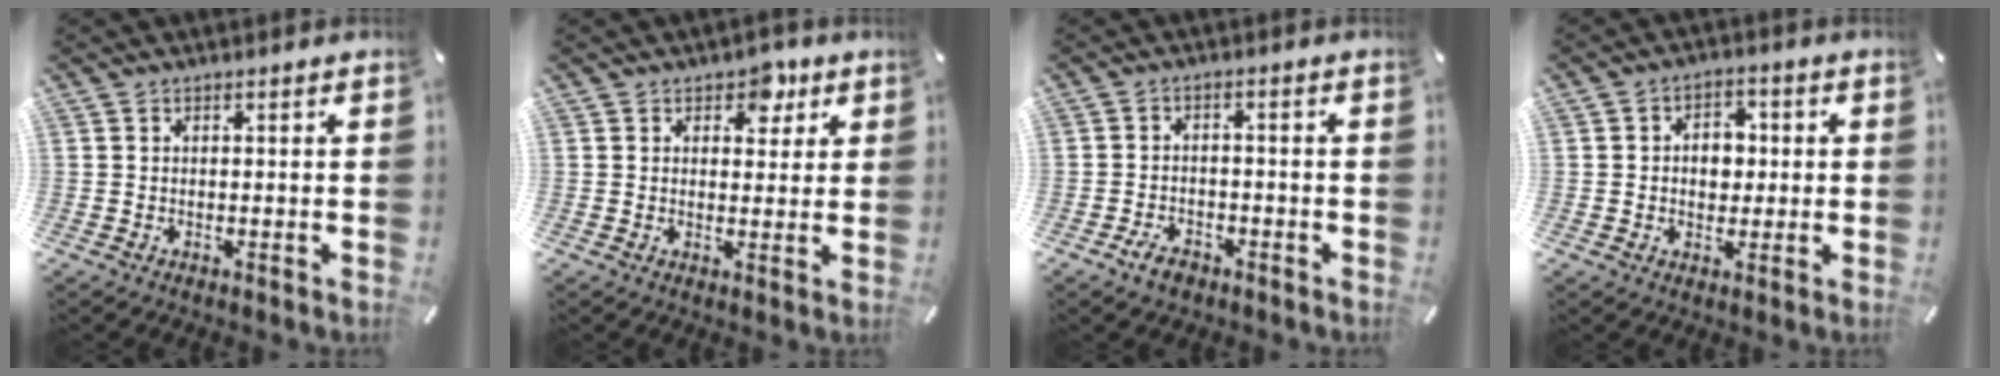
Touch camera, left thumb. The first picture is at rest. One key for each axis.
{"total": 5.4, "fx": 3.0, "fy": 3.7, "fz": 2.6, "tx": -0.012, "ty": -0.008, "tz": 0.046}
{"total": 4.0, "fx": -2.7, "fy": 2.3, "fz": 1.8, "tx": -0.040, "ty": 0.013, "tz": -0.054}
{"total": 6.1, "fx": -0.1, "fy": 4.9, "fz": 3.7, "tx": -0.045, "ty": 0.002, "tz": -0.008}